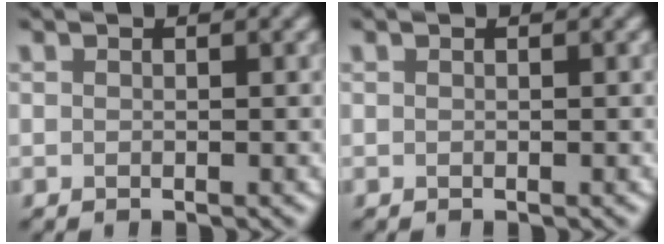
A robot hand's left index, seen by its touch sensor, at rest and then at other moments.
{"total": 0.0}